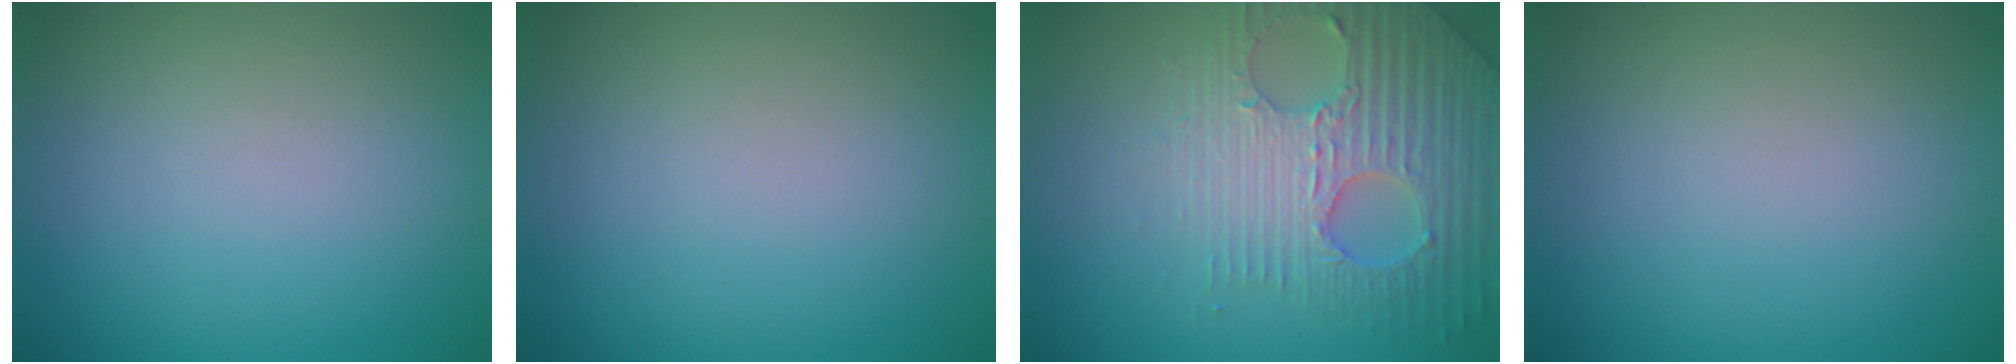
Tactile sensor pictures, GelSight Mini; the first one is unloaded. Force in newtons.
{"total": 0.0}
{"total": 4.7, "press": 4.6, "slide": 1.2}
{"total": 0.0}